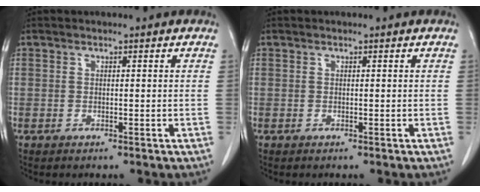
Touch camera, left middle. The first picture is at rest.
{"total": 0.0}